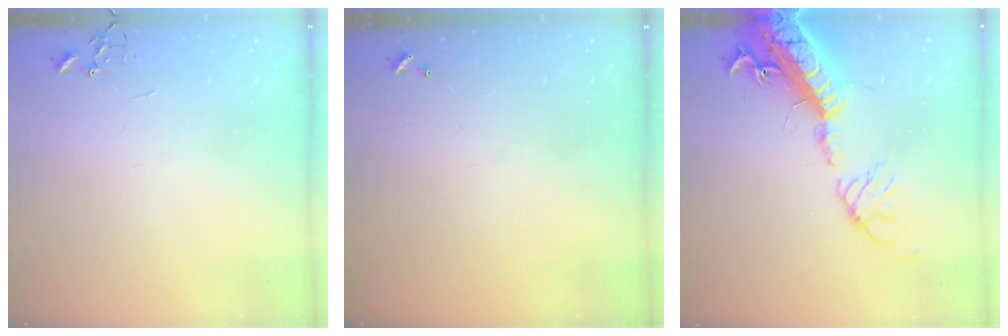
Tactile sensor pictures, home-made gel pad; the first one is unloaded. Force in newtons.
{"total": 0.0}
{"total": 23.1, "press": 22.6, "slide": 4.7}